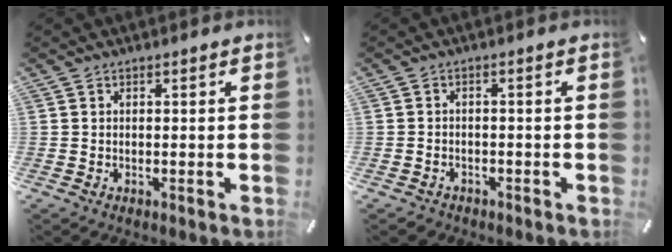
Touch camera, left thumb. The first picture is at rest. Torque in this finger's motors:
{"motor_torque": [-0.02, -0.09, -0.21, 0.29, -0.02]}